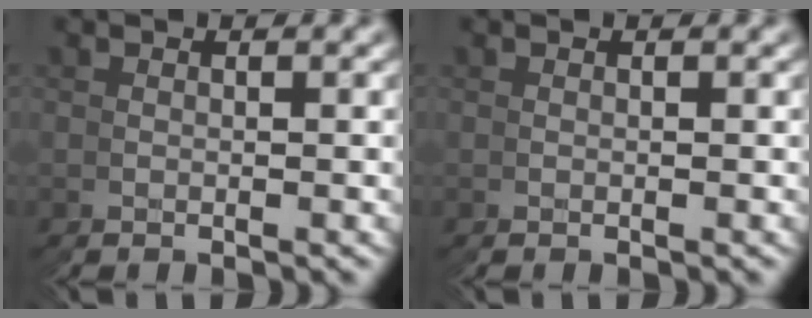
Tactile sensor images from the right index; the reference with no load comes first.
{"total": 0.0}